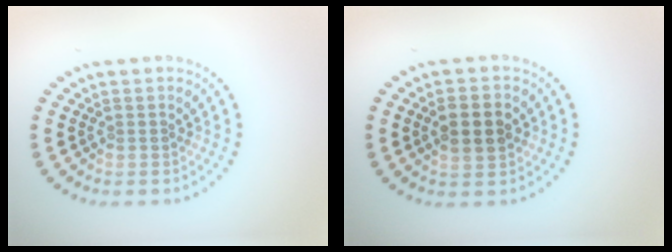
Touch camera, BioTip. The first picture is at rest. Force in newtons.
{"total": 3.7, "press": 3.7, "slide": 0.2}